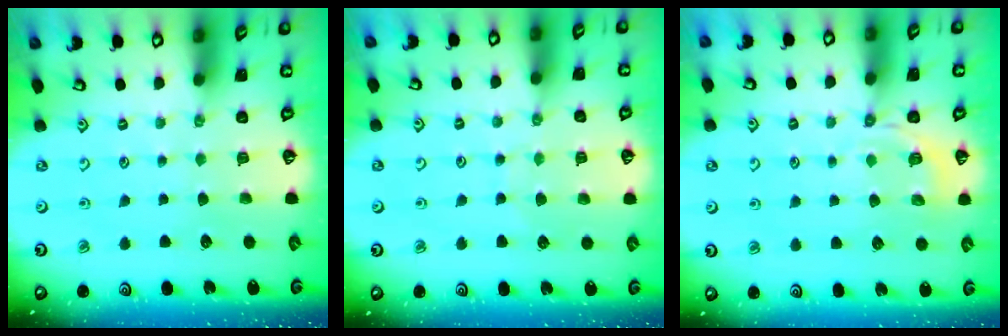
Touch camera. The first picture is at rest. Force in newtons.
{"total": 5.0, "press": 4.9, "slide": 0.4}
{"total": 5.0, "press": 4.5, "slide": 2.3}